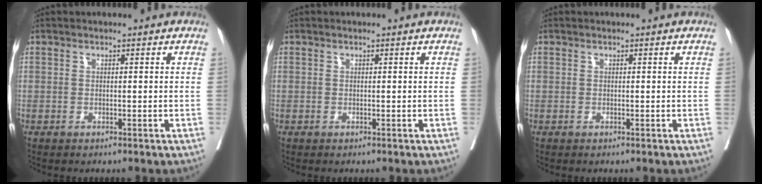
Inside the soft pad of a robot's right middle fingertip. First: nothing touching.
{"total": 0.0}
{"total": 0.0}